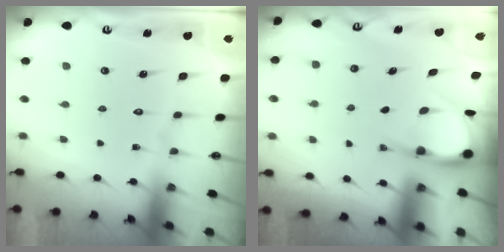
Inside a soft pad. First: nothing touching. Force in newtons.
{"total": 4.6, "press": 4.5, "slide": 0.4}